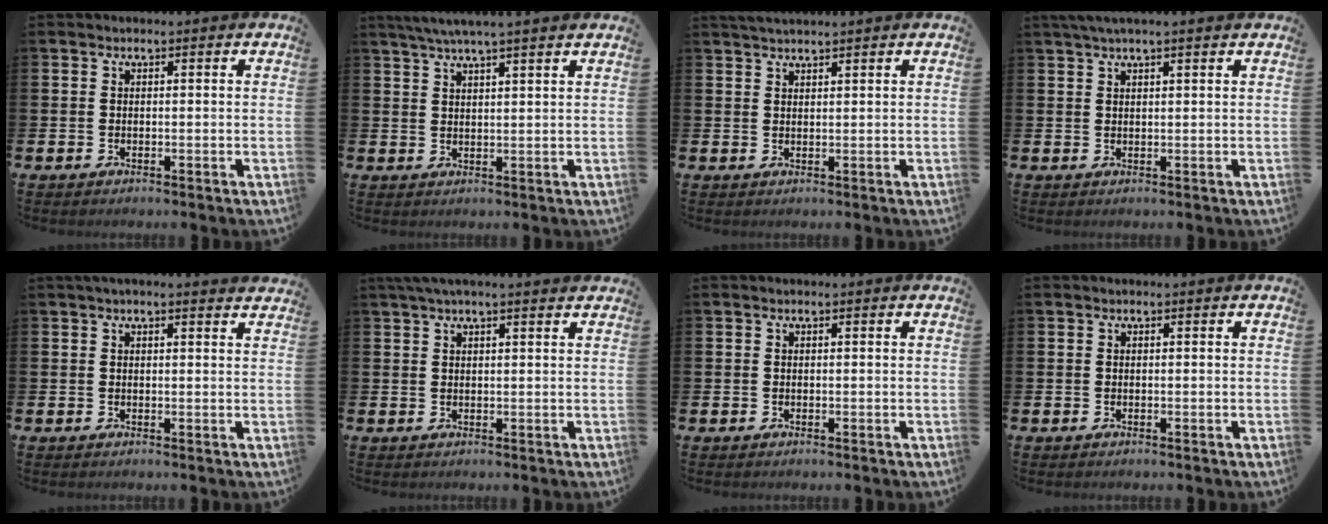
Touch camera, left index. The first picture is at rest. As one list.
[{"total": 4.0, "force": [3.5, -0.5, 1.7], "torque": [-0.046, -0.005, 0.065]}, {"total": 1.8, "force": [1.8, 0.0, 0.3], "torque": [-0.005, -0.005, 0.032]}, {"total": 2.1, "force": [1.7, -0.1, 1.3], "torque": [-0.023, 0.002, 0.029]}, {"total": 1.5, "force": [1.4, -0.1, 0.5], "torque": [-0.006, -0.006, 0.024]}, {"total": 2.5, "force": [2.1, -0.1, 1.4], "torque": [-0.026, -0.001, 0.036]}, {"total": 0.0}, {"total": 0.0}]